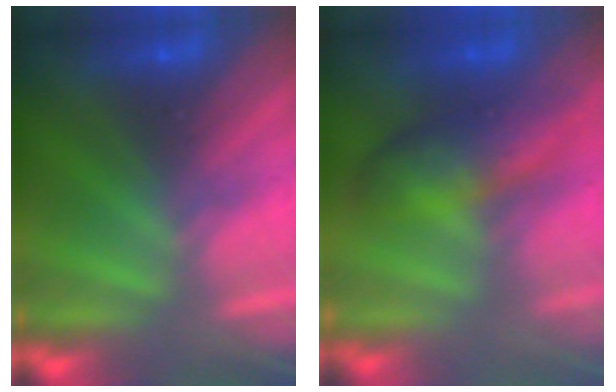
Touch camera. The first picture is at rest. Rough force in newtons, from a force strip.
{"total": 8.1}